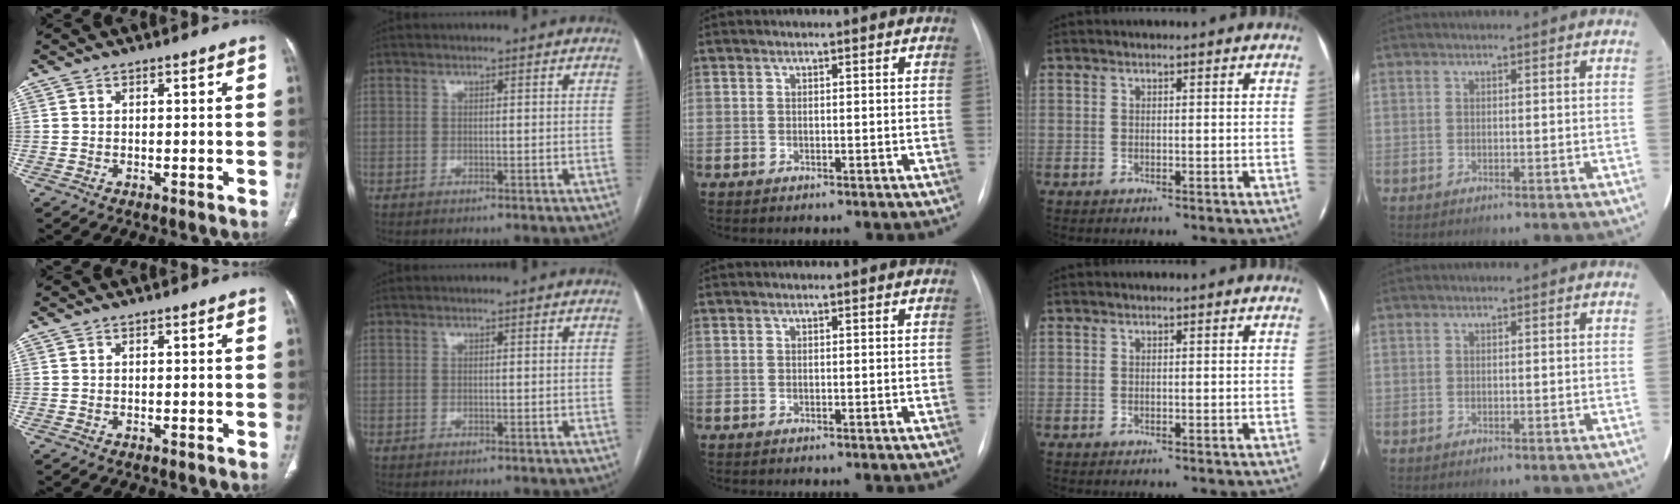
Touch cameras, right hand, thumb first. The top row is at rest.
{}